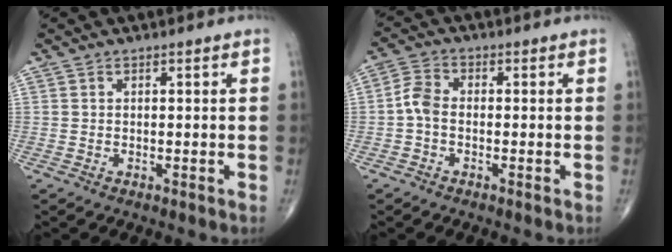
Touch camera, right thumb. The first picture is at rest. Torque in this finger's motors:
{"motor_torque": [-0.12, 0.19, 0.21, -0.28, 0.13]}